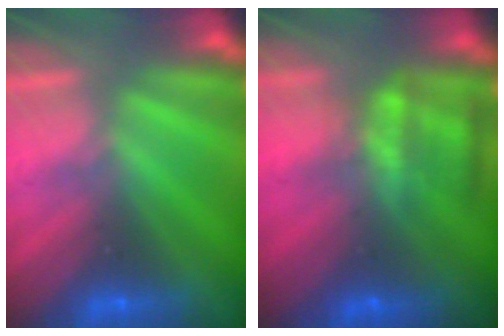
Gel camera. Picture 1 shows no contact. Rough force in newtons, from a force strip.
{"total": 7.1}